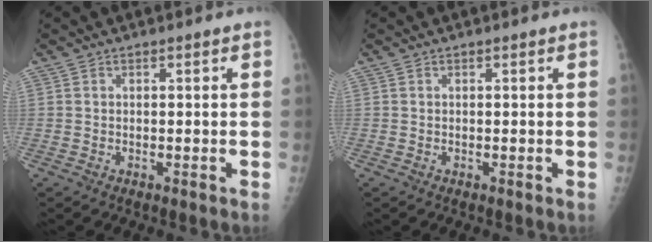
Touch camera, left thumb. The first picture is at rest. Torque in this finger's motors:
{"motor_torque": [-0.14, -0.14, -0.10, 0.00, 0.00]}